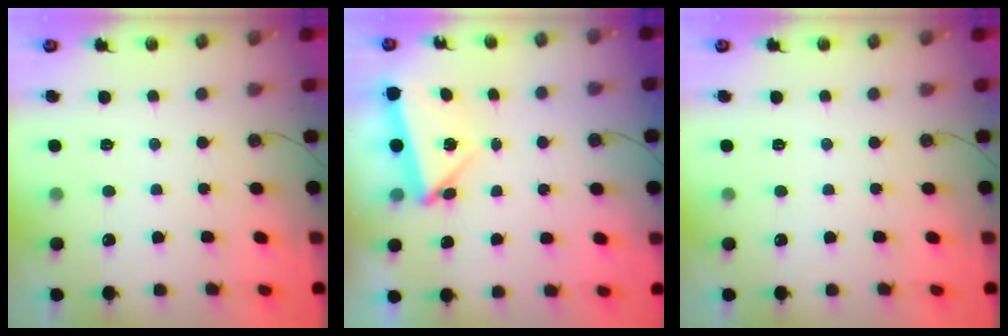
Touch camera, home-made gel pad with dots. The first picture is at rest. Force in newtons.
{"total": 6.4, "press": 6.3, "slide": 0.6}
{"total": 0.0}